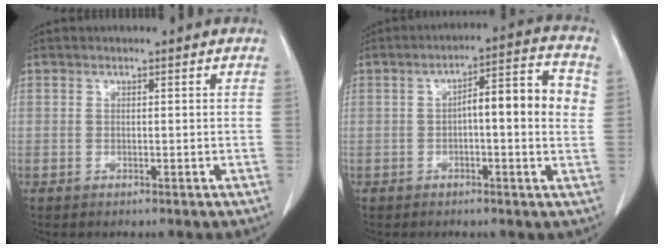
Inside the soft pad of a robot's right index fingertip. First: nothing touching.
{"total": 9.5, "force": [0.8, 1.8, 9.3], "torque": [-0.132, 0.029, 0.009]}